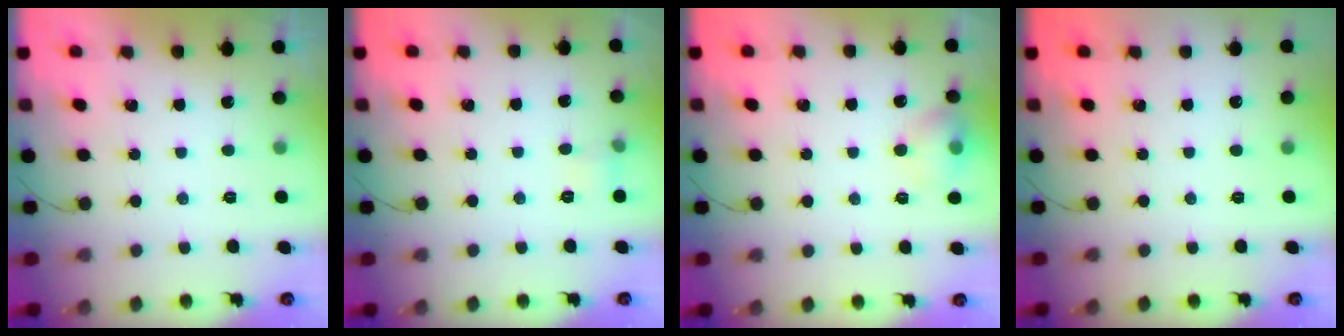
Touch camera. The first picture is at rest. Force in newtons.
{"total": 4.4, "press": 4.2, "slide": 1.3}
{"total": 7.5, "press": 7.5, "slide": 0.9}
{"total": 0.0}